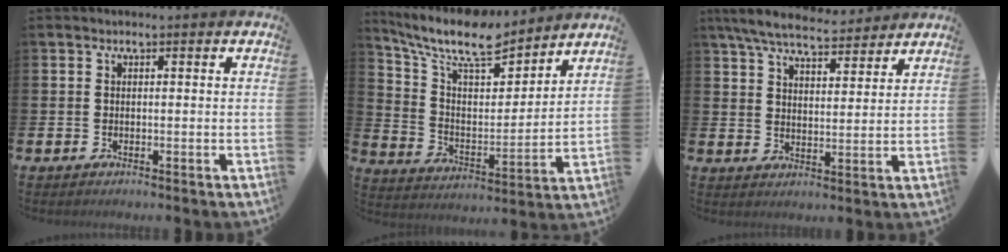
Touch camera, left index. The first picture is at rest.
{"total": 10.4, "force": [9.2, 2.6, 4.3], "torque": [-0.119, -0.059, 0.160]}
{"total": 7.3, "force": [6.8, 1.4, 2.3], "torque": [-0.064, -0.030, 0.122]}